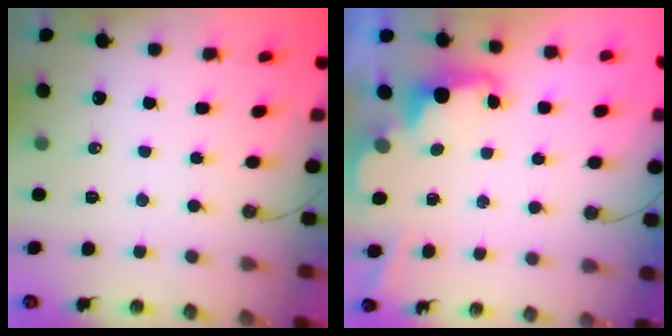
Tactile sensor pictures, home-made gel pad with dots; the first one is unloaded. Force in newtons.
{"total": 2.5, "press": 2.4, "slide": 0.5}